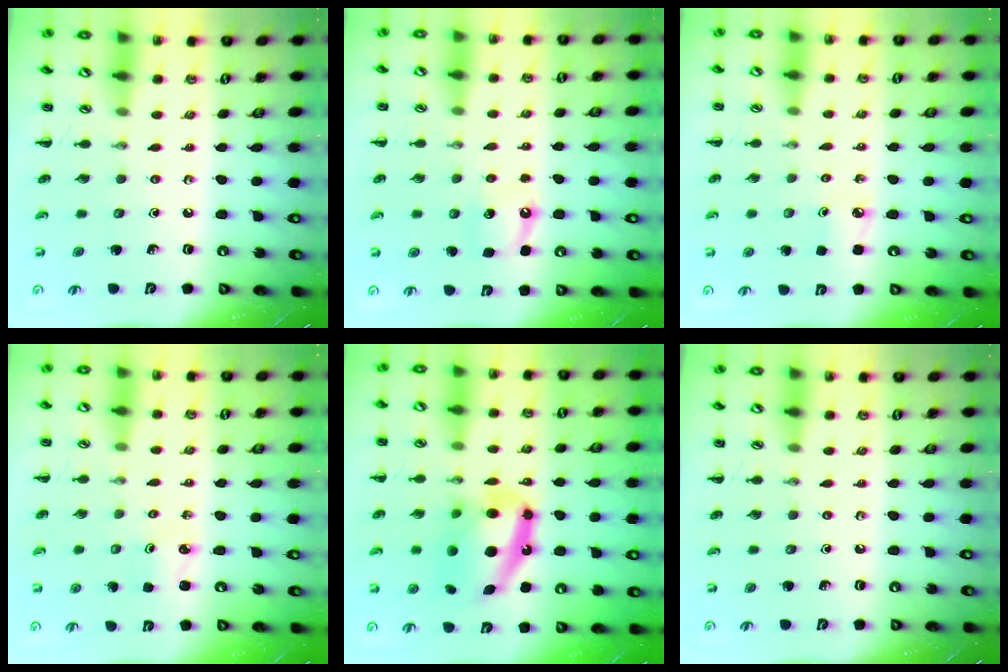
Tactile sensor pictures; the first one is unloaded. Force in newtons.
{"total": 4.5, "press": 4.3, "slide": 1.5}
{"total": 4.2, "press": 4.0, "slide": 1.3}
{"total": 1.9, "press": 1.8, "slide": 0.4}
{"total": 15.9, "press": 15.4, "slide": 3.7}
{"total": 0.0}